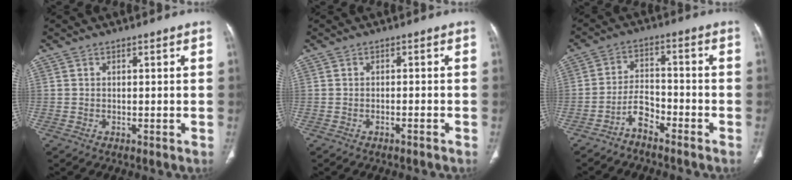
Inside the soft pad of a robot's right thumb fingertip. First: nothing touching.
{"total": 1.4, "force": [-1.1, 0.1, 0.9], "torque": [-0.020, 0.009, -0.009]}
{"total": 4.9, "force": [-3.8, 1.9, 2.4], "torque": [-0.043, 0.039, -0.076]}